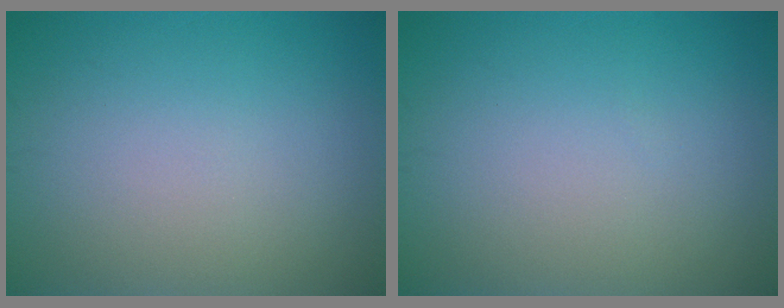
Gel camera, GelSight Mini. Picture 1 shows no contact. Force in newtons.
{"total": 0.0}